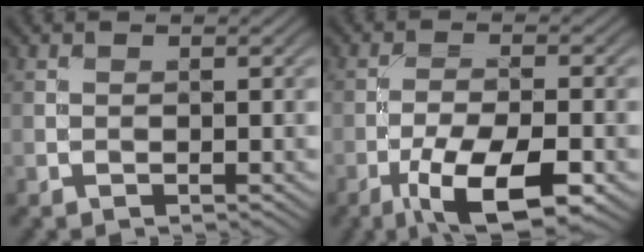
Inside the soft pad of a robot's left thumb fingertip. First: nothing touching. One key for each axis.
{"total": 10.6, "fx": -5.6, "fy": 3.5, "fz": 8.3, "tx": -0.152, "ty": -0.009, "tz": -0.097}